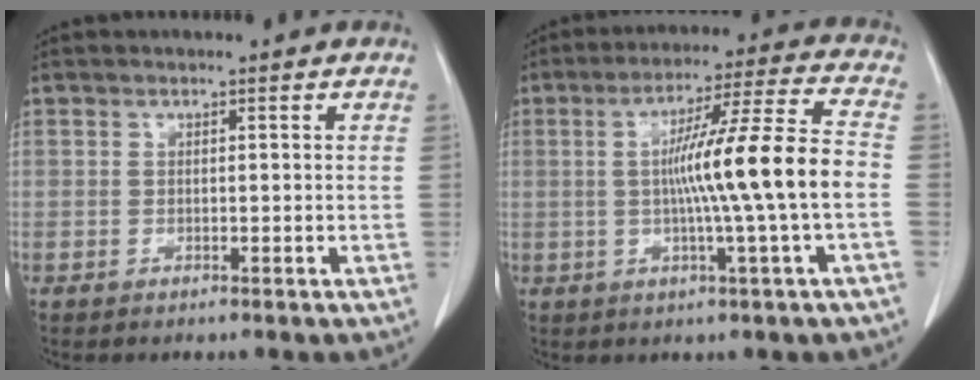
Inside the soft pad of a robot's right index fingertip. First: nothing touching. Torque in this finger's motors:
{"motor_torque": [1.57, -0.12, 0.54, 0.18]}